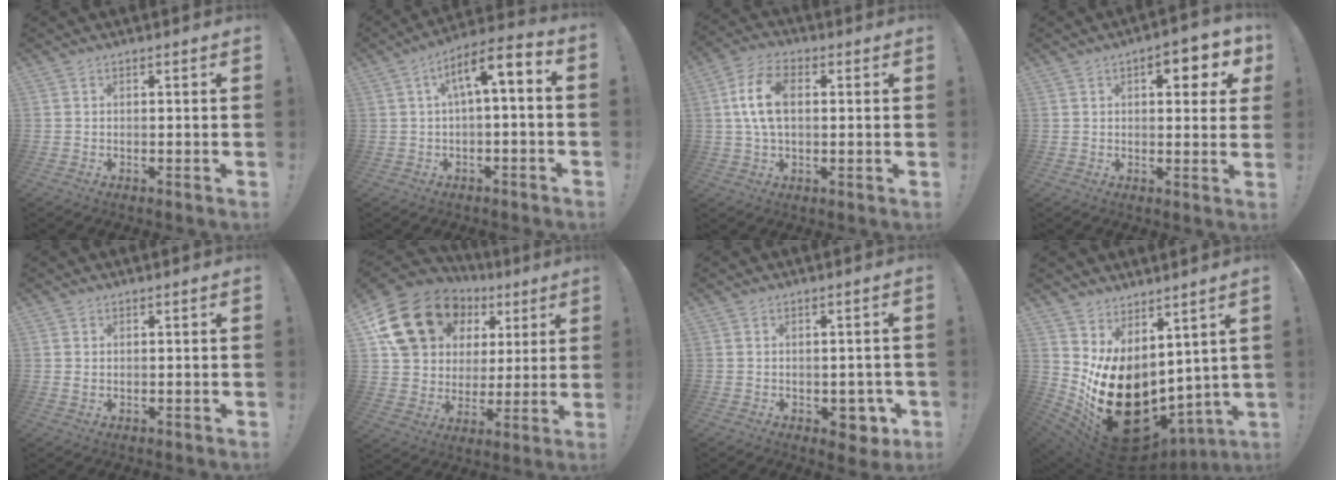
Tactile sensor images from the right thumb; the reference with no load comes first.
{"total": 8.0, "force": [1.1, 2.2, 7.6], "torque": [-0.117, -0.005, 0.018]}
{"total": 11.3, "force": [2.1, 6.8, 8.8], "torque": [-0.159, 0.002, 0.039]}
{"total": 7.3, "force": [2.9, 3.2, 5.9], "torque": [-0.063, -0.008, 0.041]}
{"total": 1.1, "force": [0.6, 0.8, 0.5], "torque": [-0.007, 0.000, 0.011]}
{"total": 21.3, "force": [11.5, 14.9, 10.1], "torque": [-0.170, -0.050, 0.240]}
{"total": 6.2, "force": [-1.4, 4.7, 3.8], "torque": [-0.024, 0.008, -0.018]}
{"total": 21.5, "force": [-3.4, 15.0, 15.0], "torque": [-0.253, -0.001, -0.025]}